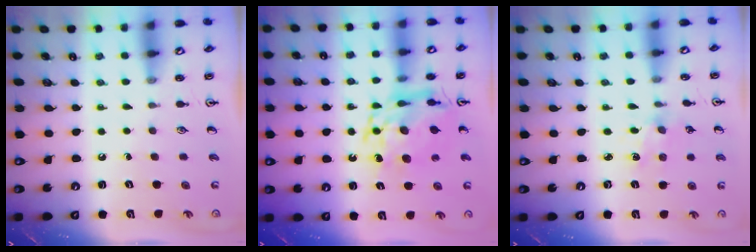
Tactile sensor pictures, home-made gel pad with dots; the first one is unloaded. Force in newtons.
{"total": 13.5, "press": 13.4, "slide": 1.4}
{"total": 1.9, "press": 1.9, "slide": 0.3}